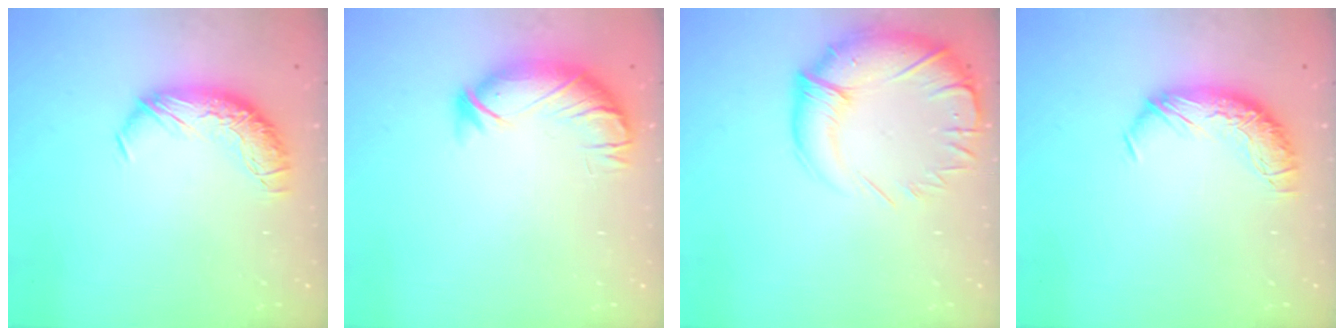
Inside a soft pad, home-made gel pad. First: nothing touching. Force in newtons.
{"total": 3.8, "press": 3.2, "slide": 2.0}
{"total": 4.8, "press": 3.1, "slide": 3.6}
{"total": 0.0}